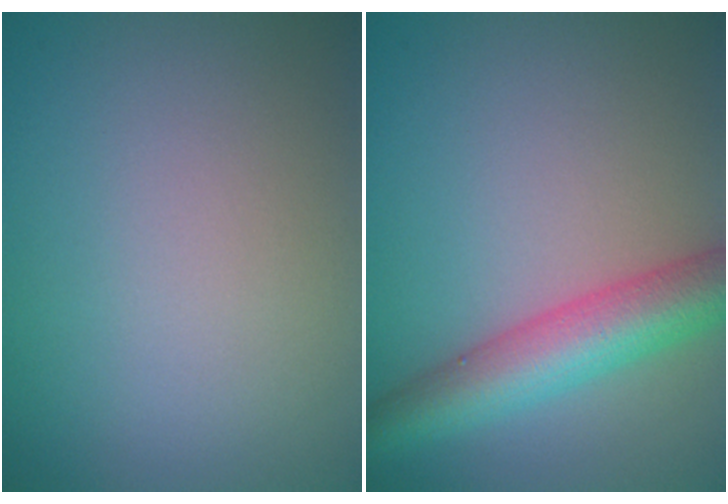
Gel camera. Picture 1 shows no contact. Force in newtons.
{"total": 6.5, "press": 6.5, "slide": 0.2}